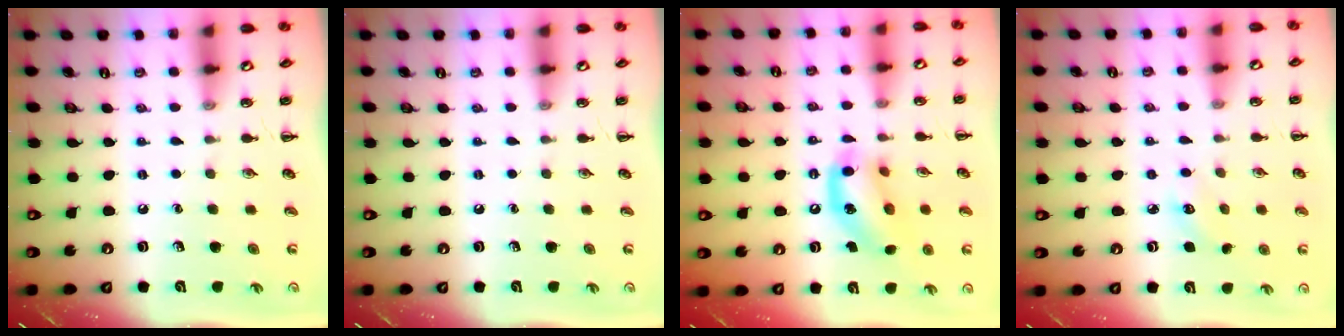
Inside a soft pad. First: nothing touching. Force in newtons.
{"total": 0.0}
{"total": 13.6, "press": 13.3, "slide": 2.7}
{"total": 3.2, "press": 3.1, "slide": 0.7}